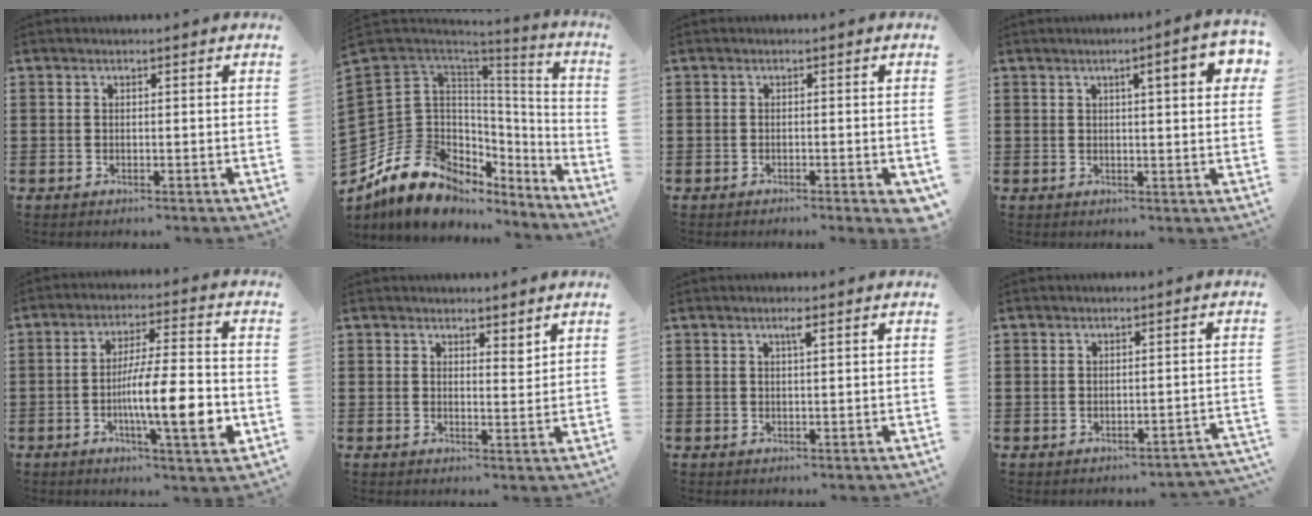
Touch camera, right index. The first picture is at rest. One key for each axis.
{"total": 14.0, "fx": -6.8, "fy": 10.6, "fz": 6.1, "tx": -0.173, "ty": -0.010, "tz": -0.115}
{"total": 1.0, "fx": -0.8, "fy": 0.1, "fz": 0.7, "tx": -0.014, "ty": -0.004, "tz": -0.014}
{"total": 5.5, "fx": 1.9, "fy": 0.9, "fz": 5.1, "tx": -0.076, "ty": -0.004, "tz": 0.024}
{"total": 11.8, "fx": -3.3, "fy": 2.0, "fz": 11.2, "tx": -0.179, "ty": -0.009, "tz": -0.061}
{"total": 1.5, "fx": 1.4, "fy": 0.6, "fz": 0.4, "tx": -0.001, "ty": 0.000, "tz": 0.025}
{"total": 1.5, "fx": 0.7, "fy": 0.1, "fz": 1.3, "tx": -0.026, "ty": 0.001, "tz": 0.011}
{"total": 1.7, "fx": -1.6, "fy": 0.5, "fz": 0.0, "tx": -0.008, "ty": 0.001, "tz": -0.035}